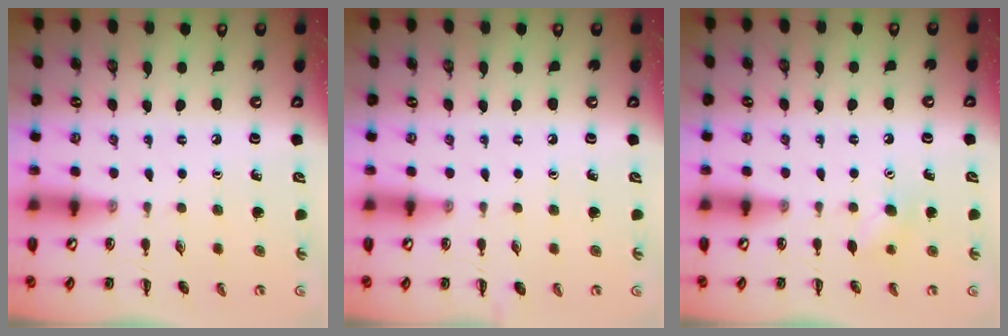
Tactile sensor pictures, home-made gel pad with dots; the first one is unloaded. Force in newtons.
{"total": 0.0}
{"total": 4.3, "press": 4.2, "slide": 1.0}